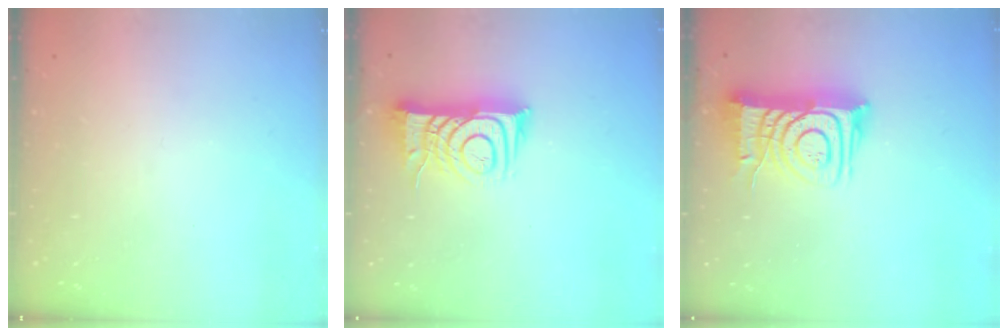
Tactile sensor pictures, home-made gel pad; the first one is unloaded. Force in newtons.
{"total": 10.6, "press": 10.5, "slide": 1.1}
{"total": 14.3, "press": 14.2, "slide": 1.6}